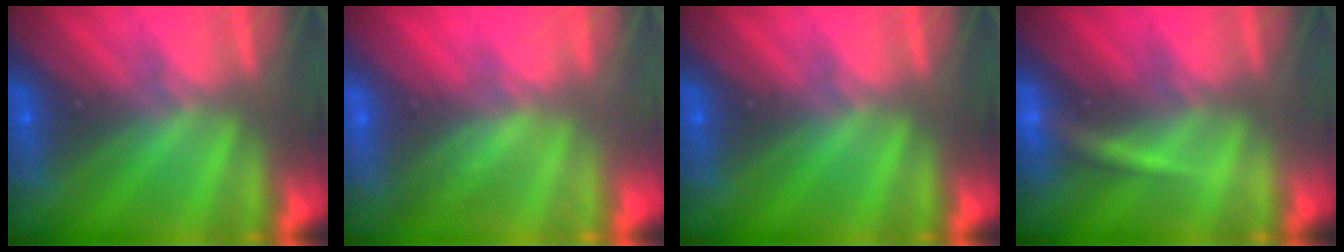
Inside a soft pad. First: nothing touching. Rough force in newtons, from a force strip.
{"total": 3.0}
{"total": 0.0}
{"total": 3.0}